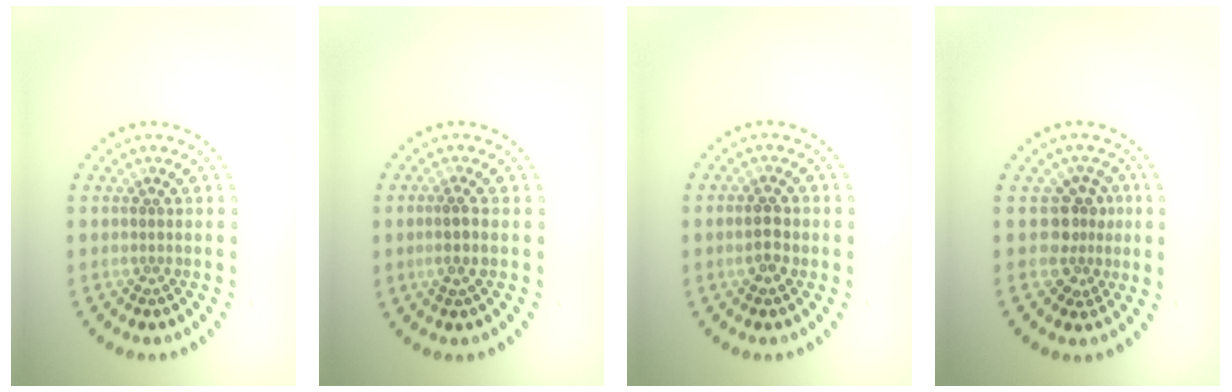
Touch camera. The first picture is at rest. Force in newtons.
{"total": 1.3, "press": 1.1, "slide": 0.7}
{"total": 1.9, "press": 1.9, "slide": 0.2}
{"total": 2.8, "press": 2.1, "slide": 1.8}